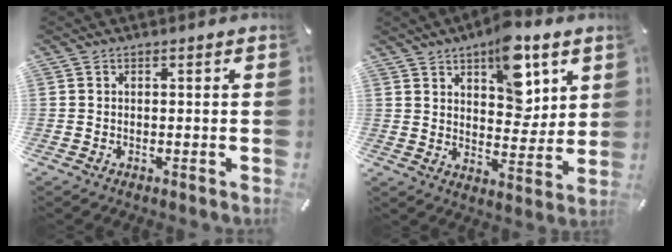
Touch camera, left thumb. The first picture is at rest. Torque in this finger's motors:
{"motor_torque": [2.00, 2.15, 1.31, -1.29, 0.32]}